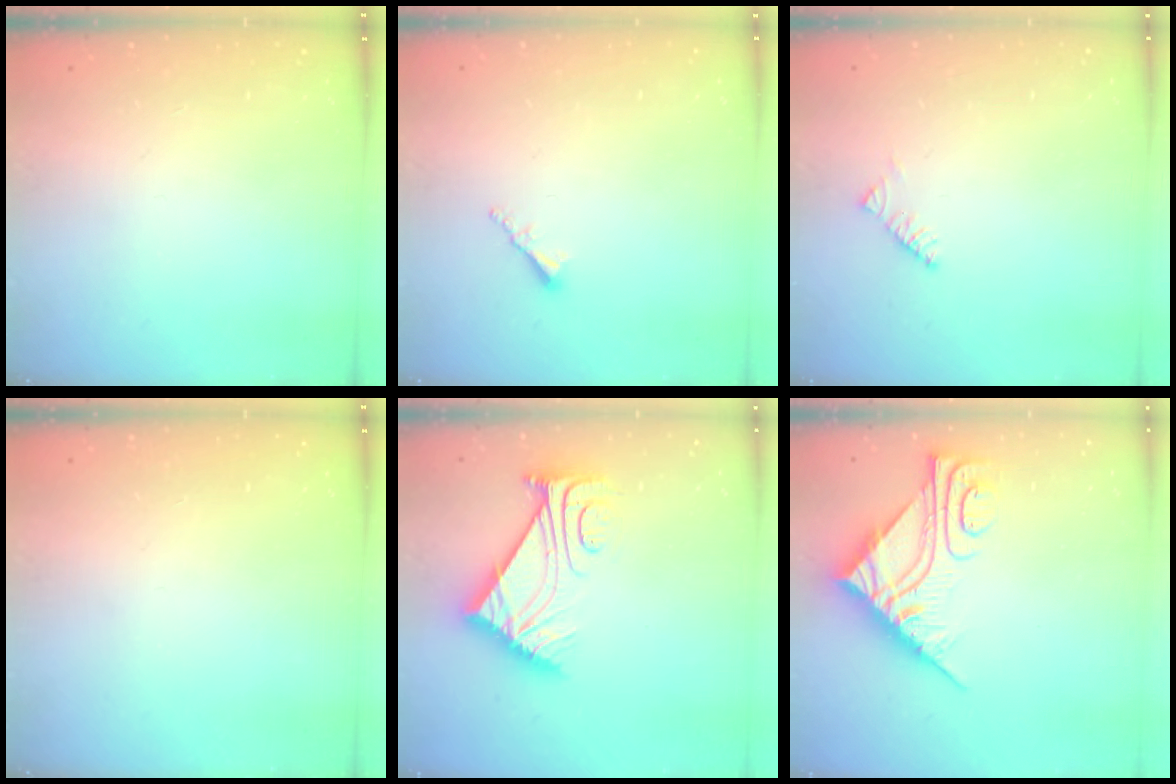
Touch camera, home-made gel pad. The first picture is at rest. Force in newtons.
{"total": 1.7, "press": 1.7, "slide": 0.3}
{"total": 2.9, "press": 2.9, "slide": 0.5}
{"total": 0.0}
{"total": 10.5, "press": 10.5, "slide": 0.8}
{"total": 9.7, "press": 9.7, "slide": 0.9}